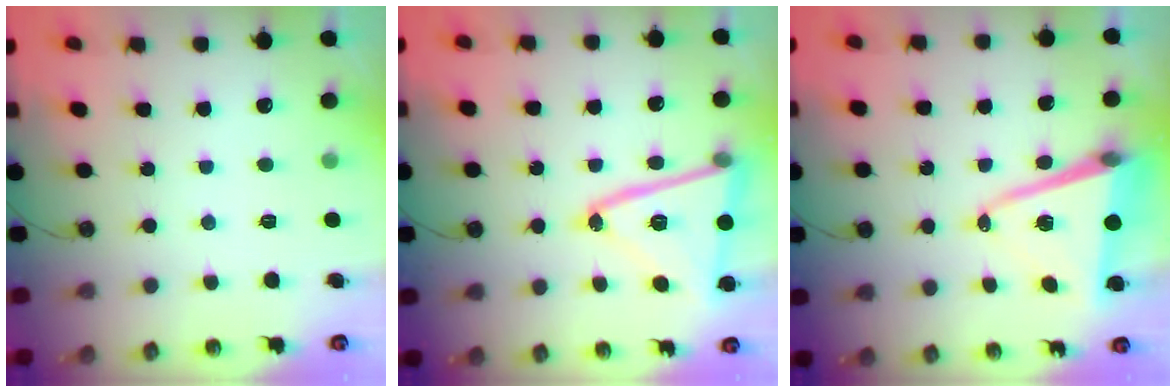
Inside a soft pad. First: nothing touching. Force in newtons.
{"total": 18.7, "press": 18.6, "slide": 2.1}
{"total": 11.0, "press": 10.6, "slide": 3.0}